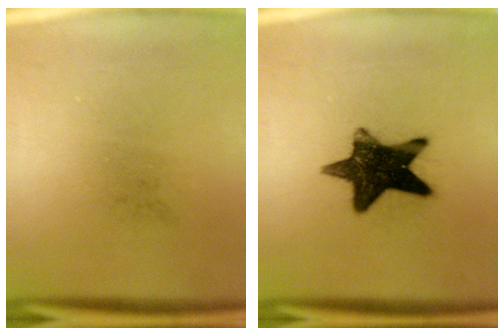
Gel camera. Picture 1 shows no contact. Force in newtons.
{"total": 14.1}